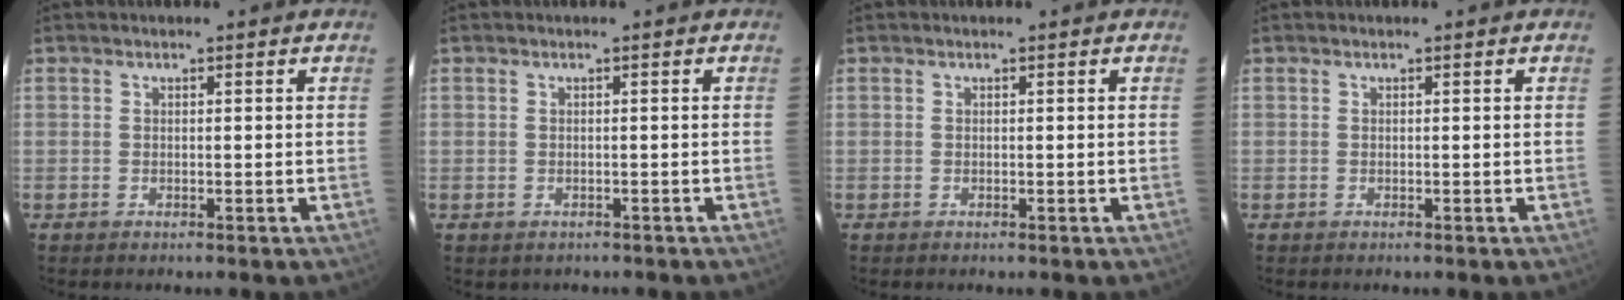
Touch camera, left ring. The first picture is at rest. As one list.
[{"total": 1.4, "force": [-1.0, 0.9, 0.1], "torque": [-0.005, 0.001, -0.010]}, {"total": 0.0}, {"total": 0.0}]